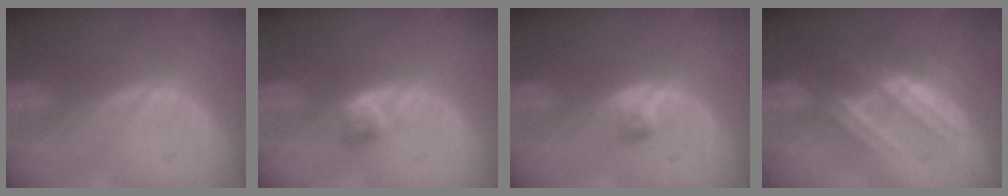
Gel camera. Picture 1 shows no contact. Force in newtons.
{"total": 2.7, "press": 2.4, "slide": 1.1}
{"total": 2.2, "press": 2.1, "slide": 0.3}
{"total": 7.3, "press": 6.8, "slide": 2.8}